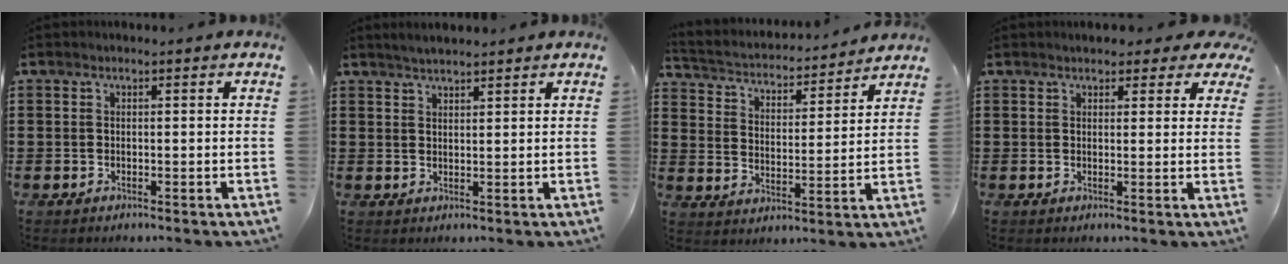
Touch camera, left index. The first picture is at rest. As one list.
[{"total": 2.1, "force": [2.0, 0.0, 0.5], "torque": [-0.013, 0.003, 0.039]}, {"total": 2.9, "force": [2.8, 0.5, 0.2], "torque": [-0.026, -0.030, 0.039]}, {"total": 2.7, "force": [2.2, 1.2, 0.9], "torque": [-0.010, -0.005, 0.037]}]